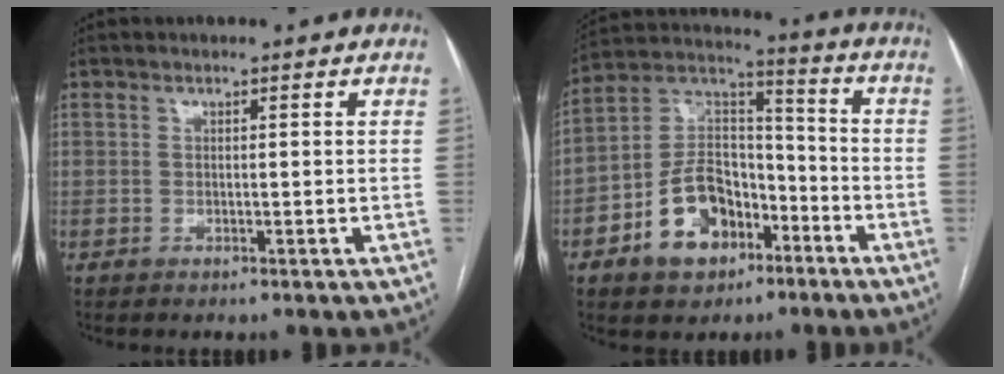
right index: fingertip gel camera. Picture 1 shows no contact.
{"total": 13.1, "force": [-6.3, 8.7, 7.6], "torque": [-0.152, 0.032, -0.105]}